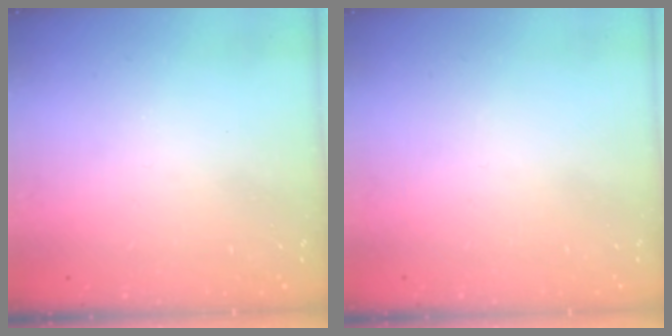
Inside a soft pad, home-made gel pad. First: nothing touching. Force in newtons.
{"total": 1.6, "press": 1.6, "slide": 0.1}